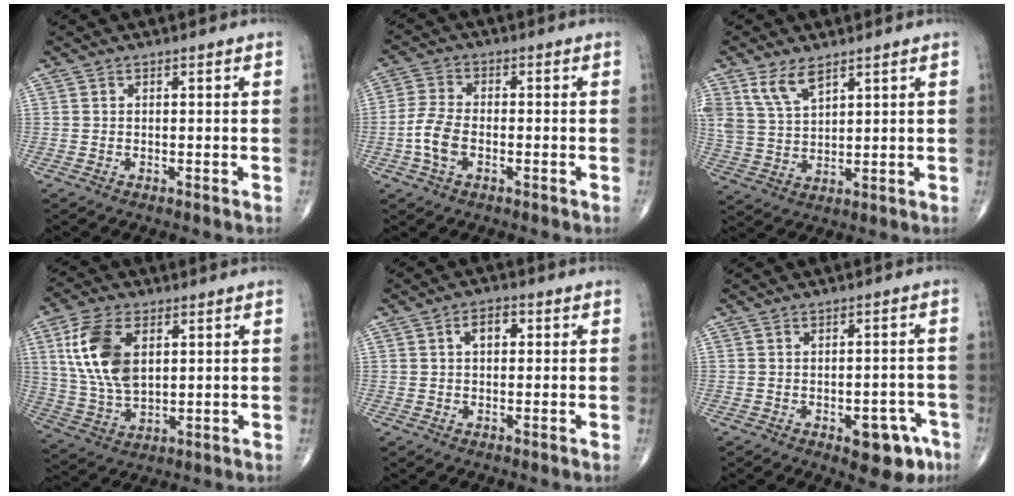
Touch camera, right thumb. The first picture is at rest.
{"total": 6.1, "force": [-1.8, 3.4, 4.8], "torque": [-0.107, 0.014, -0.040]}
{"total": 6.6, "force": [4.4, 2.9, 4.0], "torque": [-0.075, -0.018, 0.095]}
{"total": 13.7, "force": [3.9, 7.7, 10.6], "torque": [-0.212, -0.010, 0.081]}
{"total": 3.8, "force": [1.0, 2.3, 2.9], "torque": [-0.042, 0.009, 0.012]}
{"total": 7.9, "force": [-3.8, 4.0, 5.6], "torque": [-0.041, 0.025, -0.040]}